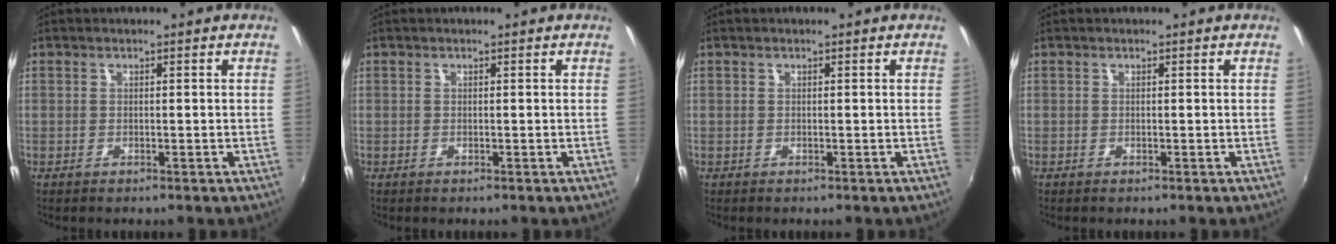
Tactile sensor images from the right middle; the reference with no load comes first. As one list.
[{"total": 0.0}, {"total": 0.0}, {"total": 0.0}]